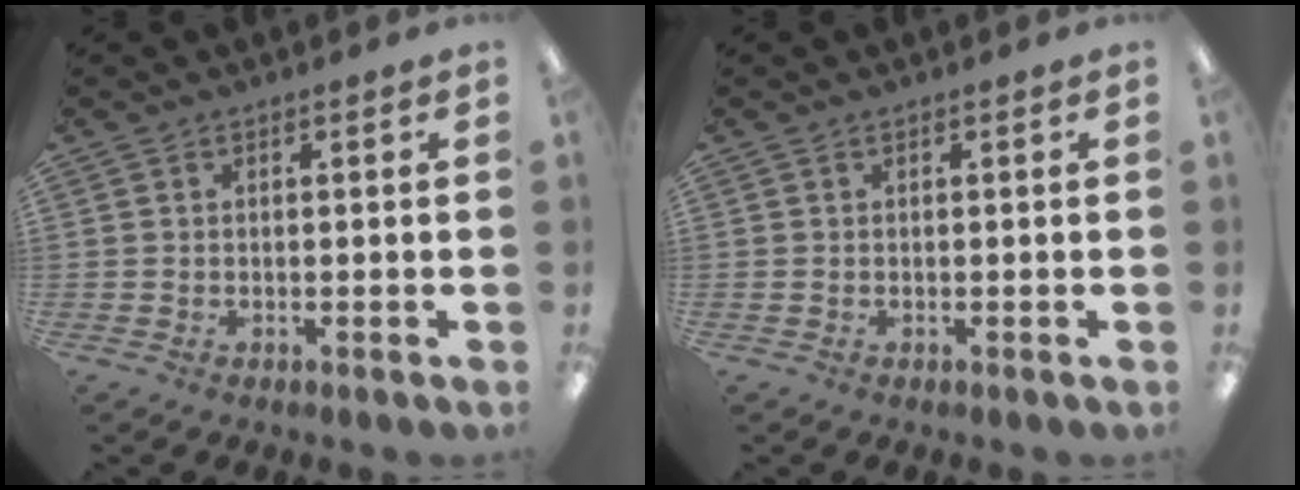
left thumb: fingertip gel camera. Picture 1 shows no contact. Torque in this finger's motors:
{"motor_torque": [-0.03, 0.03, 0.00, 0.00, 0.00]}